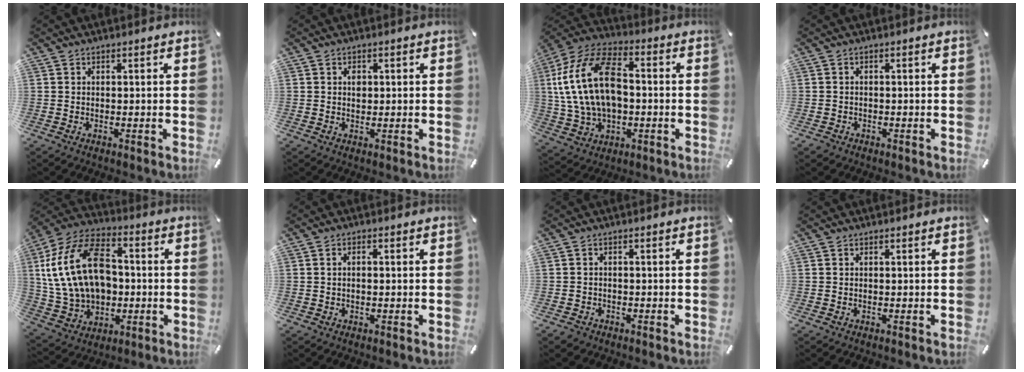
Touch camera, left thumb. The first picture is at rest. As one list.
[{"total": 1.6, "force": [0.3, 1.3, 0.9], "torque": [-0.005, -0.002, 0.001]}, {"total": 19.6, "force": [0.7, 13.6, 14.1], "torque": [-0.302, 0.013, 0.010]}, {"total": 1.3, "force": [-0.7, 1.0, 0.3], "torque": [-0.005, 0.004, -0.017]}, {"total": 21.2, "force": [1.4, 15.7, 14.2], "torque": [-0.298, 0.015, 0.028]}, {"total": 1.3, "force": [-0.1, 0.7, 1.1], "torque": [-0.021, 0.002, -0.002]}, {"total": 1.8, "force": [-1.2, 1.3, 0.4], "torque": [-0.007, 0.007, -0.027]}, {"total": 0.0}]